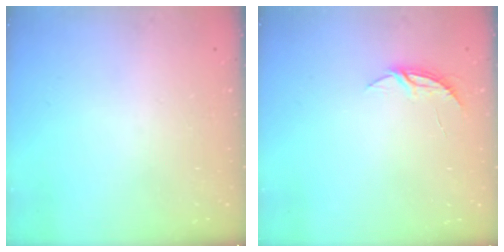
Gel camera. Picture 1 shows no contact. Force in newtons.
{"total": 4.6, "press": 4.6, "slide": 0.4}